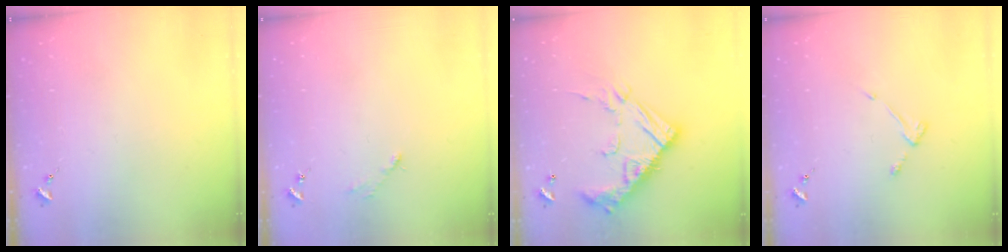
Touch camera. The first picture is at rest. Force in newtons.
{"total": 2.9, "press": 2.9, "slide": 0.4}
{"total": 20.8, "press": 20.8, "slide": 0.6}
{"total": 3.7, "press": 3.7, "slide": 0.5}